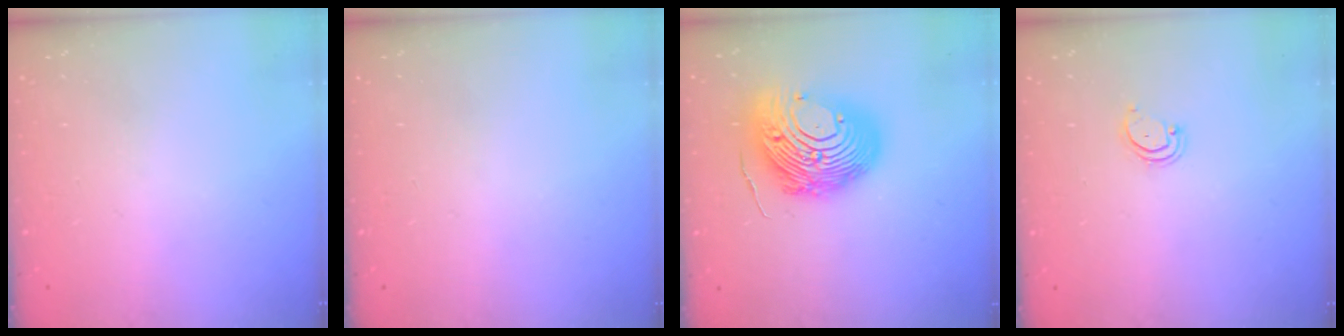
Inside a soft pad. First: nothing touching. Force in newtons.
{"total": 0.0}
{"total": 17.6, "press": 17.5, "slide": 2.2}
{"total": 3.0, "press": 3.0, "slide": 0.2}